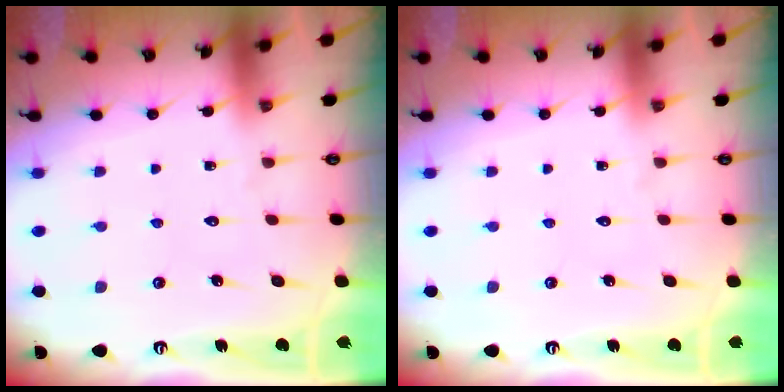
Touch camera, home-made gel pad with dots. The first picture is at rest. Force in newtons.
{"total": 0.0}